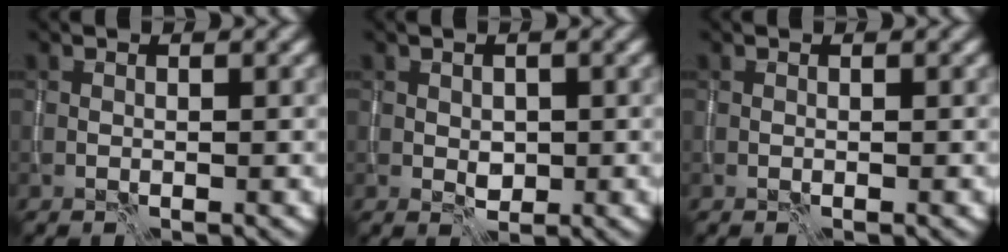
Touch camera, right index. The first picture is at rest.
{"total": 1.3, "force": [-0.2, 1.1, 0.7], "torque": [-0.013, -0.005, 0.003]}
{"total": 0.0}